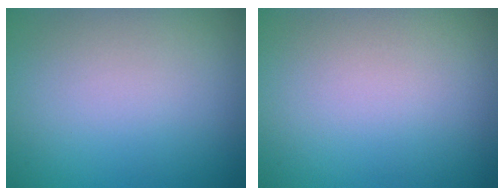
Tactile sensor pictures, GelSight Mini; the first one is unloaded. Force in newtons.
{"total": 0.0}